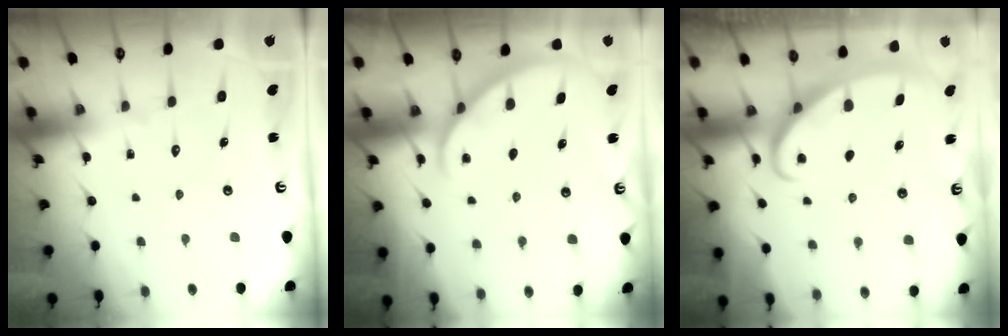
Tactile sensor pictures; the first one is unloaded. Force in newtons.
{"total": 2.0, "press": 2.0, "slide": 0.2}
{"total": 2.8, "press": 2.7, "slide": 0.3}